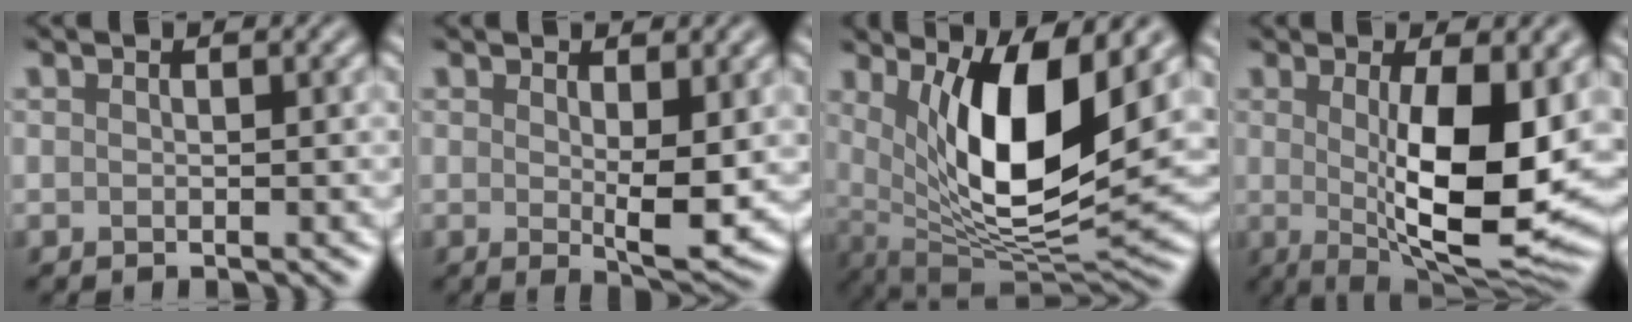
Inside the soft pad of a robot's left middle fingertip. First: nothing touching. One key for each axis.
{"total": 3.5, "fx": 0.5, "fy": 0.9, "fz": 3.4, "tx": -0.054, "ty": -0.013, "tz": 0.011}
{"total": 10.6, "fx": 2.9, "fy": 3.5, "fz": 9.6, "tx": -0.156, "ty": -0.021, "tz": 0.056}
{"total": 11.0, "fx": 0.4, "fy": 3.3, "fz": 10.5, "tx": -0.153, "ty": -0.021, "tz": 0.013}